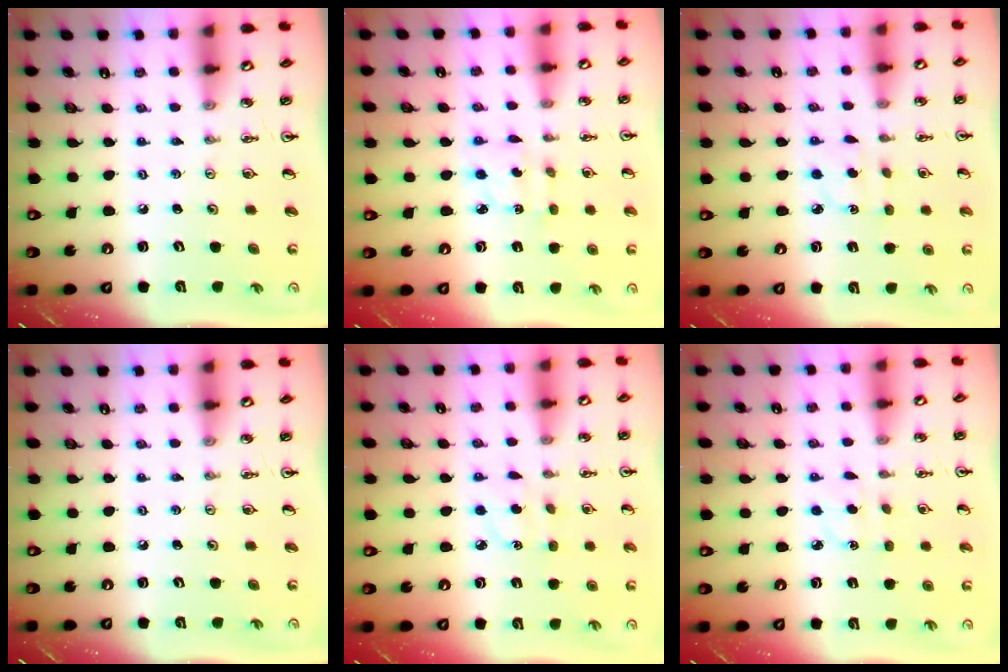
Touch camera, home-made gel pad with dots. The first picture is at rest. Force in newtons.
{"total": 2.5, "press": 2.5, "slide": 0.2}
{"total": 3.1, "press": 3.0, "slide": 0.7}
{"total": 0.0}
{"total": 3.5, "press": 3.4, "slide": 0.6}
{"total": 2.7, "press": 2.6, "slide": 0.4}